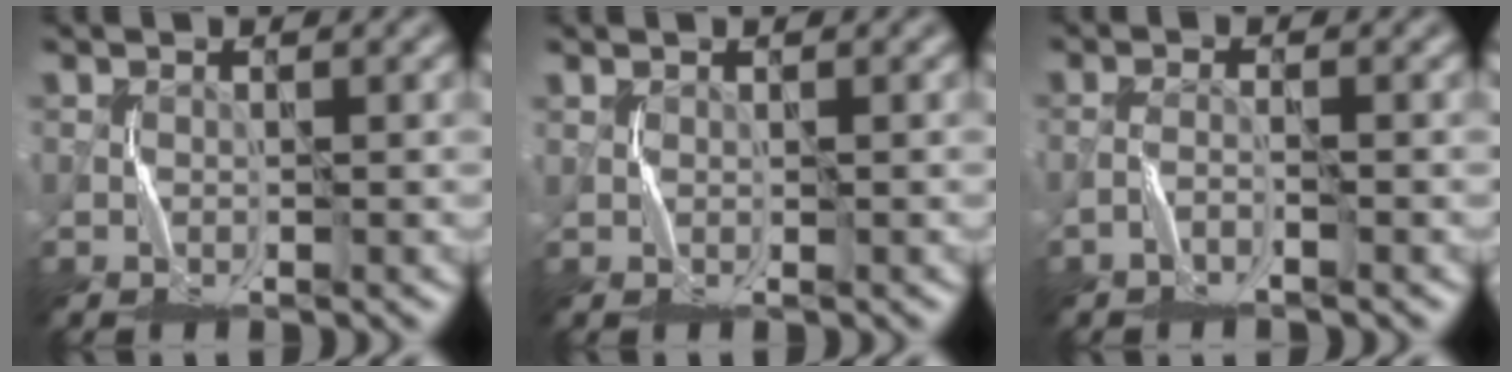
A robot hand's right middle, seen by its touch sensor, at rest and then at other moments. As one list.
[{"total": 0.5, "force": [0.4, 0.1, 0.3], "torque": [-0.006, -0.002, 0.010]}, {"total": 1.0, "force": [-0.9, -0.1, 0.4], "torque": [-0.013, 0.006, -0.023]}]